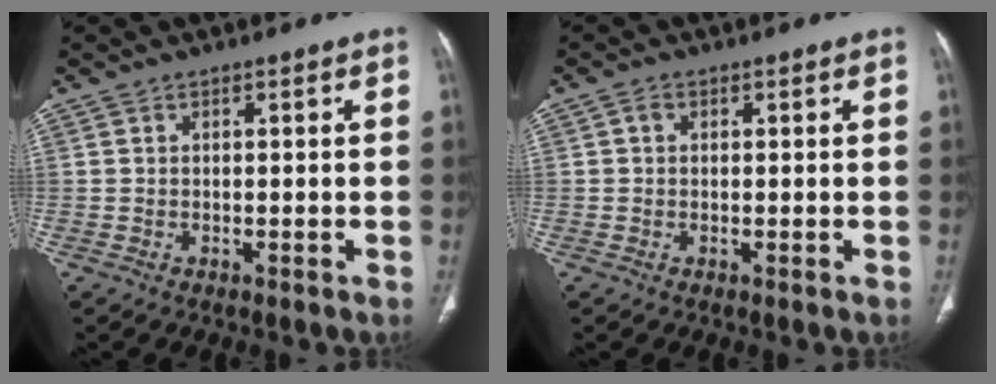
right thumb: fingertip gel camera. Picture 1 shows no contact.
{"total": 1.2, "force": [0.3, 0.9, 0.7], "torque": [-0.009, 0.004, 0.002]}